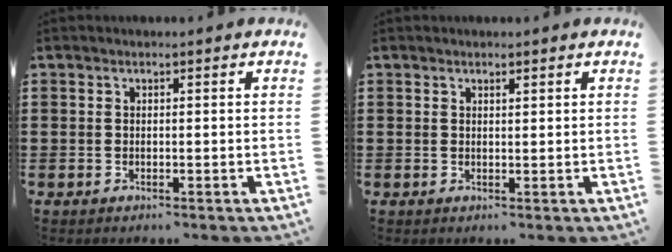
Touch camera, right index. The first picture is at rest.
{"total": 0.6, "force": [0.5, 0.2, 0.3], "torque": [-0.006, 0.001, 0.010]}